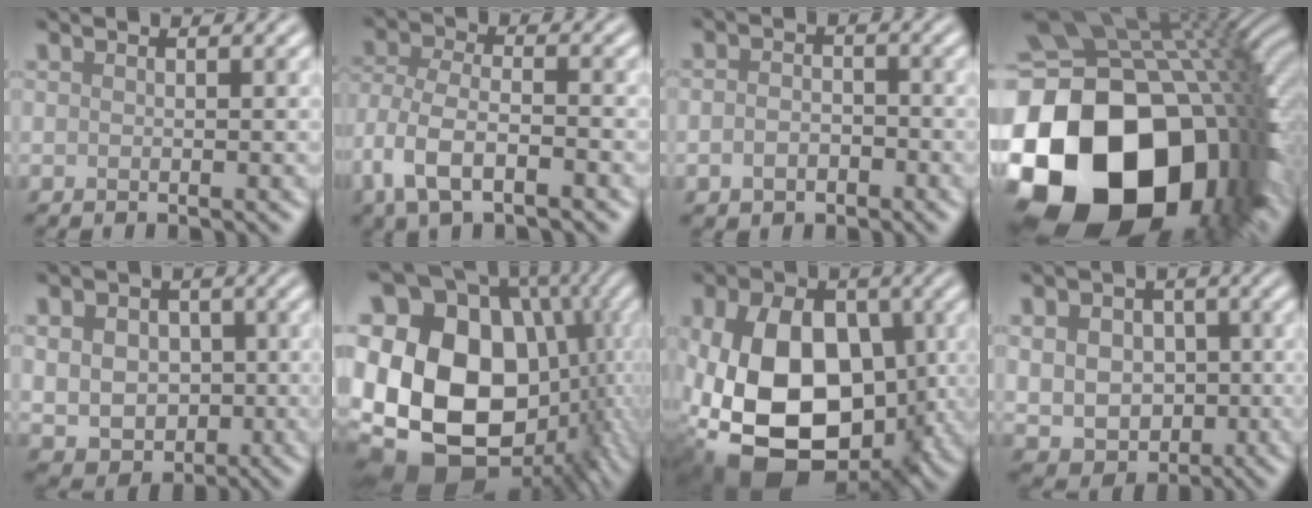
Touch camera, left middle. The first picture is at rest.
{"total": 6.2, "force": [-3.4, 2.8, 4.4], "torque": [-0.092, -0.003, -0.073]}
{"total": 2.3, "force": [-1.0, 1.7, 1.3], "torque": [-0.023, 0.000, -0.022]}
{"total": 22.6, "force": [-5.8, 16.5, 14.4], "torque": [-0.325, -0.075, -0.061]}
{"total": 7.5, "force": [0.5, 6.0, 4.4], "torque": [-0.067, 0.013, -0.001]}
{"total": 21.4, "force": [-0.8, 16.2, 13.9], "torque": [-0.292, 0.003, 0.002]}
{"total": 15.9, "force": [-1.2, 10.9, 11.5], "torque": [-0.219, -0.020, -0.024]}
{"total": 8.5, "force": [0.6, 6.9, 4.9], "torque": [-0.072, 0.018, -0.001]}